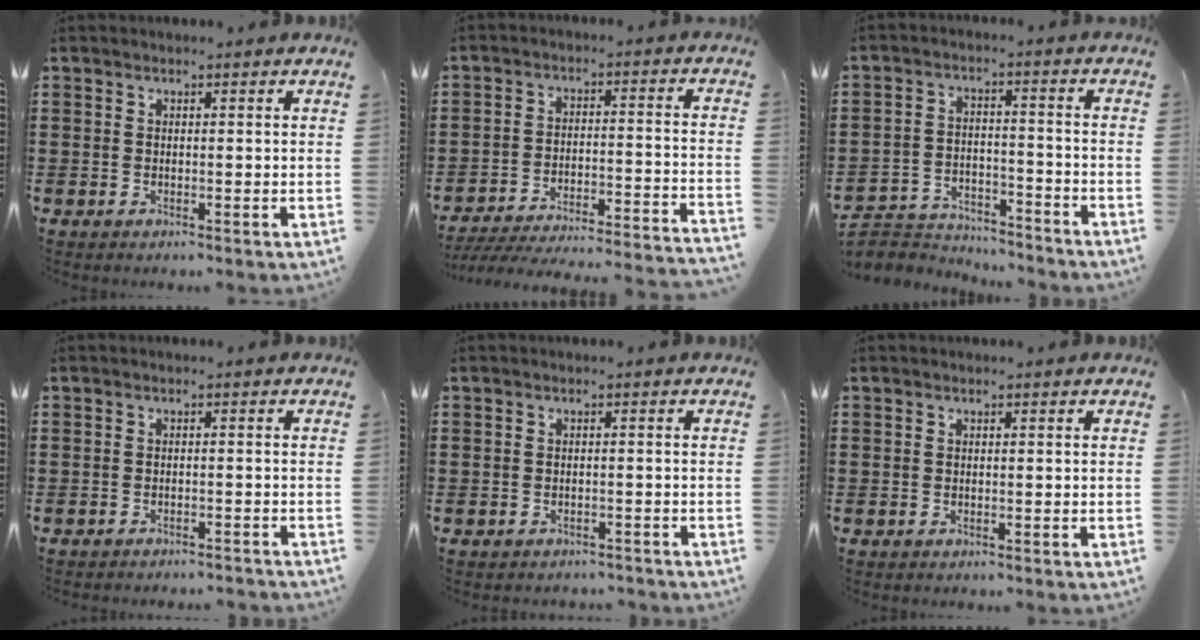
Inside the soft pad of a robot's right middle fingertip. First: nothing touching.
{"total": 5.1, "force": [-4.8, -0.2, 1.6], "torque": [-0.042, -0.016, -0.102]}
{"total": 4.1, "force": [-4.0, 0.8, 0.2], "torque": [-0.010, 0.007, -0.086]}
{"total": 1.3, "force": [-1.3, -0.1, 0.2], "torque": [-0.005, 0.003, -0.027]}
{"total": 1.3, "force": [-1.3, 0.3, -0.1], "torque": [-0.003, 0.001, -0.028]}
{"total": 0.0}